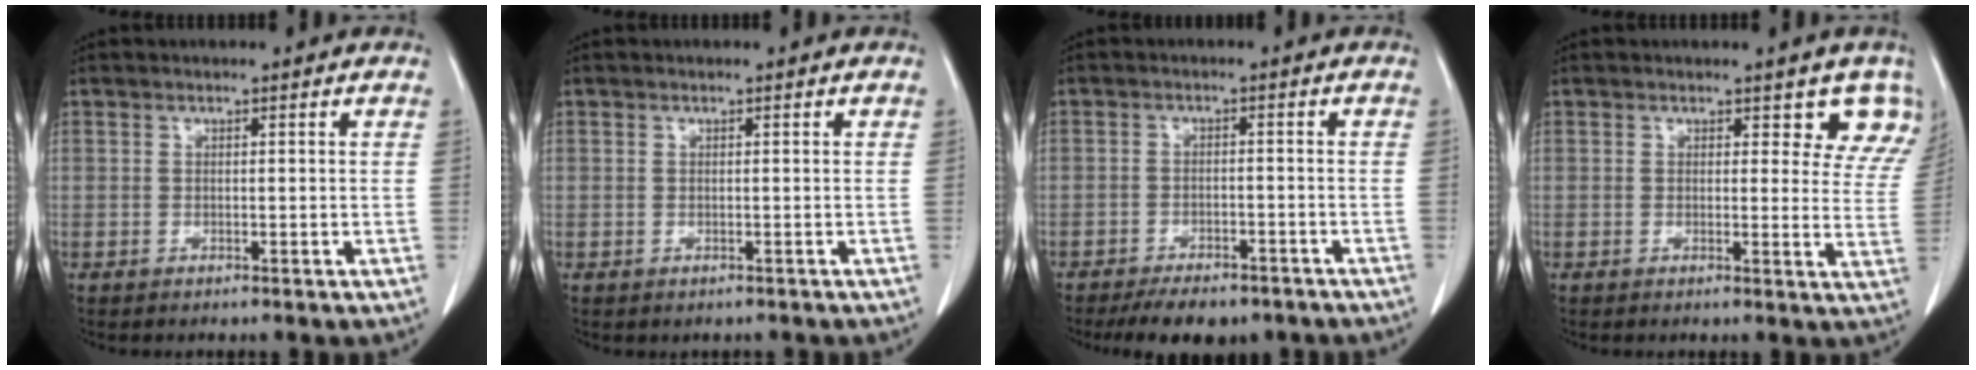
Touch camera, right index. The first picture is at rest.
{"total": 0.8, "force": [-0.3, 0.7, 0.0], "torque": [-0.002, 0.005, -0.003]}
{"total": 8.2, "force": [-6.5, 3.5, 3.6], "torque": [-0.040, 0.001, -0.089]}
{"total": 6.3, "force": [5.2, 3.0, 2.1], "torque": [0.007, -0.018, 0.032]}